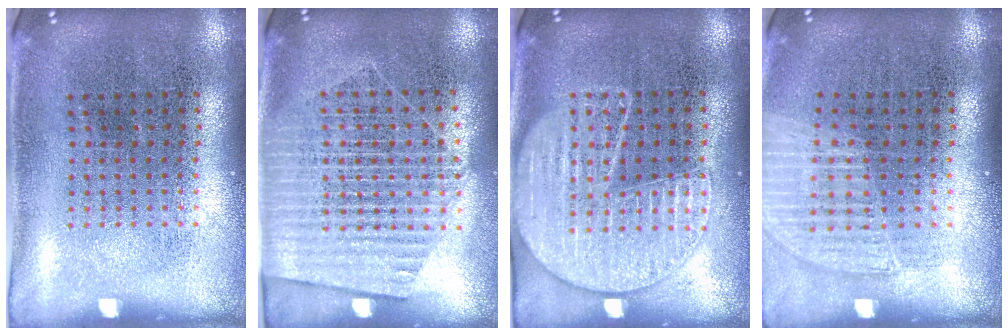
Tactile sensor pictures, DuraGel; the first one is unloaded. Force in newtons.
{"total": 1.6, "press": 1.4, "slide": 0.8}
{"total": 1.6, "press": 1.6, "slide": 0.1}
{"total": 1.1, "press": 1.1, "slide": 0.3}